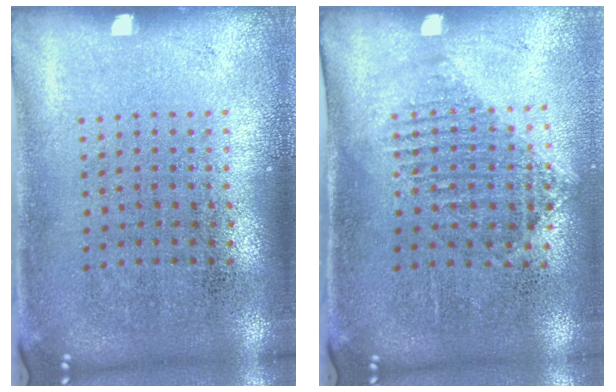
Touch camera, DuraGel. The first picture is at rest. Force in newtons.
{"total": 1.0, "press": 0.9, "slide": 0.4}